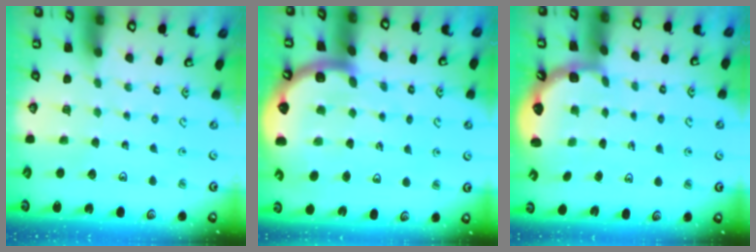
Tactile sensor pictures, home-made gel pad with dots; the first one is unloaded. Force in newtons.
{"total": 9.2, "press": 8.9, "slide": 2.2}
{"total": 2.6, "press": 2.2, "slide": 1.3}